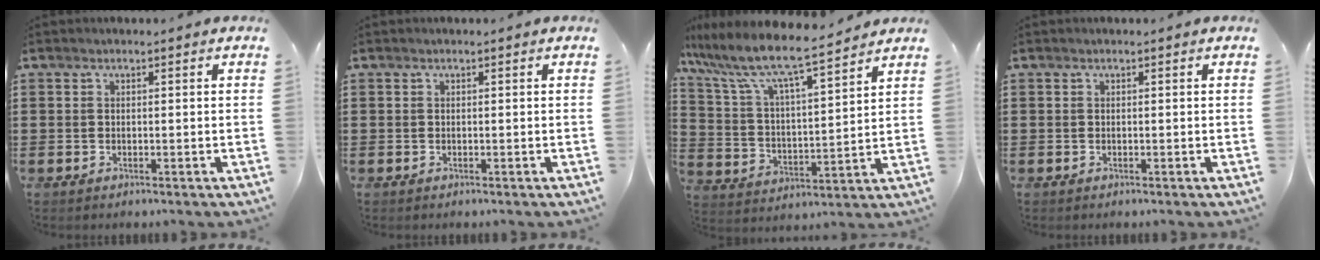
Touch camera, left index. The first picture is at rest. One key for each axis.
{"total": 0.0}
{"total": 8.3, "fx": 7.2, "fy": 0.5, "fz": 4.1, "tx": -0.109, "ty": -0.046, "tz": 0.118}
{"total": 0.0}